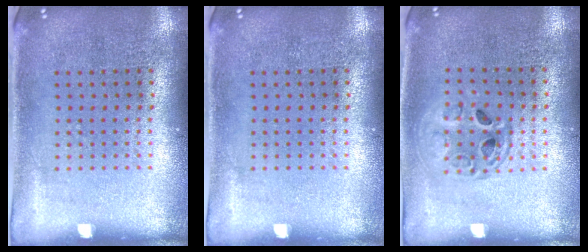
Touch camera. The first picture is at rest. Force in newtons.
{"total": 0.0}
{"total": 1.5, "press": 1.3, "slide": 0.7}